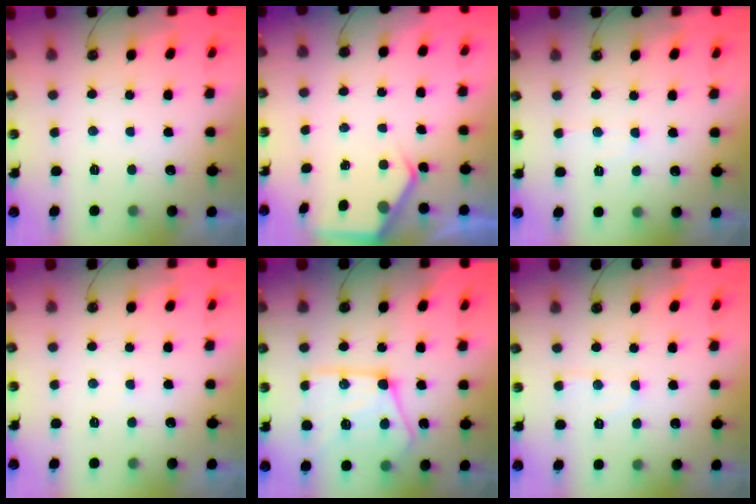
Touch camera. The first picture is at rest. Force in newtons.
{"total": 3.3, "press": 3.3, "slide": 0.5}
{"total": 5.5, "press": 5.5, "slide": 0.8}
{"total": 2.8, "press": 2.8, "slide": 0.4}
{"total": 20.7, "press": 20.6, "slide": 2.2}
{"total": 6.7, "press": 6.7, "slide": 0.7}